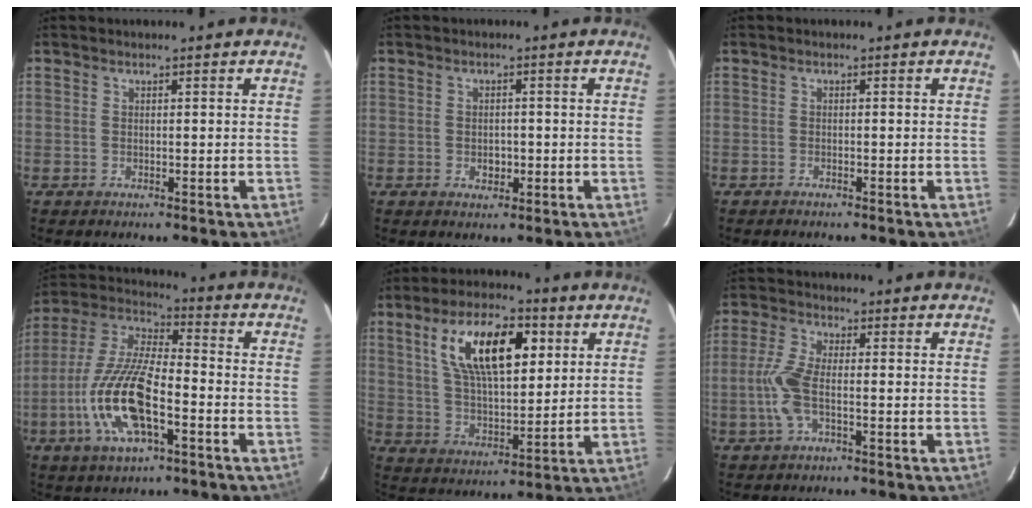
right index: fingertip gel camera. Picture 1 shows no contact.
{"total": 2.5, "force": [-0.6, 2.0, 1.4], "torque": [-0.024, 0.004, -0.005]}
{"total": 0.8, "force": [-0.8, 0.2, 0.2], "torque": [-0.009, 0.001, -0.015]}
{"total": 17.1, "force": [-6.1, 5.8, 14.9], "torque": [-0.312, -0.010, -0.121]}
{"total": 16.4, "force": [6.2, 7.0, 13.5], "torque": [-0.237, 0.024, 0.114]}
{"total": 6.7, "force": [-1.6, 2.1, 6.1], "torque": [-0.140, 0.002, -0.034]}